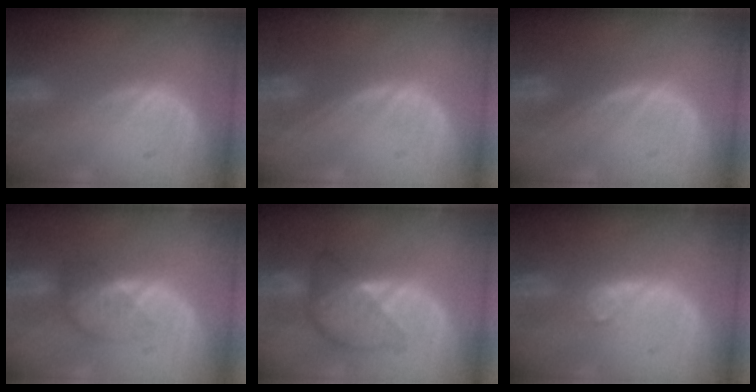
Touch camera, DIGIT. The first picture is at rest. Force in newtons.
{"total": 0.0}
{"total": 0.0}
{"total": 3.9, "press": 3.6, "slide": 1.6}
{"total": 6.2, "press": 6.2, "slide": 0.4}
{"total": 2.6, "press": 2.6, "slide": 0.3}